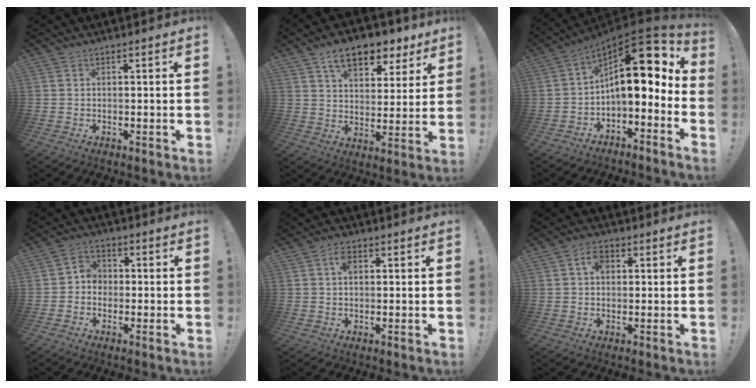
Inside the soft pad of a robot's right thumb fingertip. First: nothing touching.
{"total": 12.4, "force": [7.9, 6.8, 6.8], "torque": [-0.104, -0.042, 0.141]}
{"total": 16.2, "force": [3.5, 7.6, 13.9], "torque": [-0.199, -0.028, 0.060]}
{"total": 4.5, "force": [-1.8, 3.9, 1.3], "torque": [-0.021, 0.016, -0.031]}
{"total": 3.2, "force": [1.0, 2.1, 2.2], "torque": [-0.038, 0.002, 0.014]}
{"total": 4.3, "force": [1.0, 3.0, 2.9], "torque": [-0.043, 0.005, 0.015]}